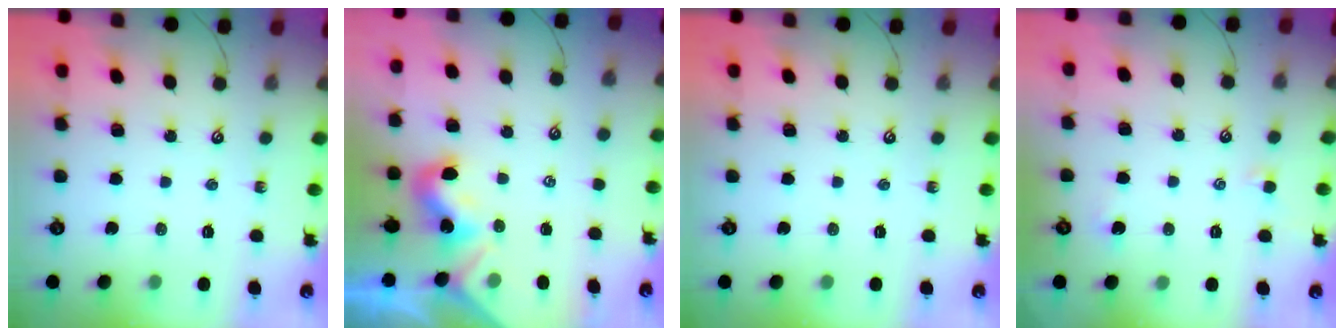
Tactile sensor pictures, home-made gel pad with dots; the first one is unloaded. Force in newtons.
{"total": 2.1, "press": 2.1, "slide": 0.4}
{"total": 0.0}
{"total": 0.7, "press": 0.7, "slide": 0.3}